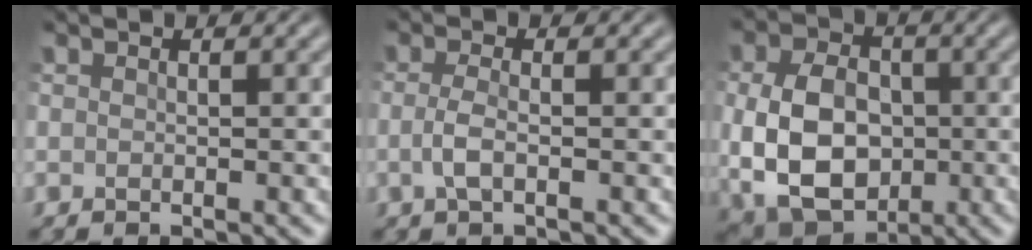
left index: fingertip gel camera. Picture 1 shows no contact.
{"total": 1.7, "force": [-0.2, 0.6, 1.6], "torque": [-0.037, 0.003, -0.008]}
{"total": 9.1, "force": [-0.4, 6.6, 6.2], "torque": [-0.131, -0.007, -0.009]}